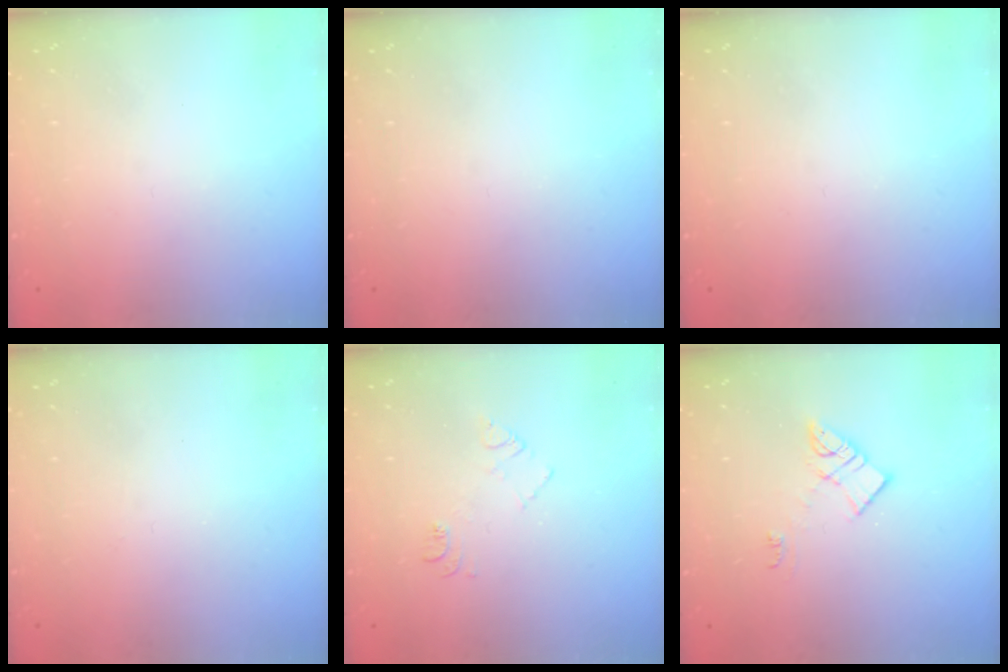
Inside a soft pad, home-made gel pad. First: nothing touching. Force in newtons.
{"total": 0.0}
{"total": 0.0}
{"total": 2.2, "press": 2.2, "slide": 0.4}
{"total": 5.5, "press": 5.4, "slide": 0.7}
{"total": 8.5, "press": 8.5, "slide": 0.5}